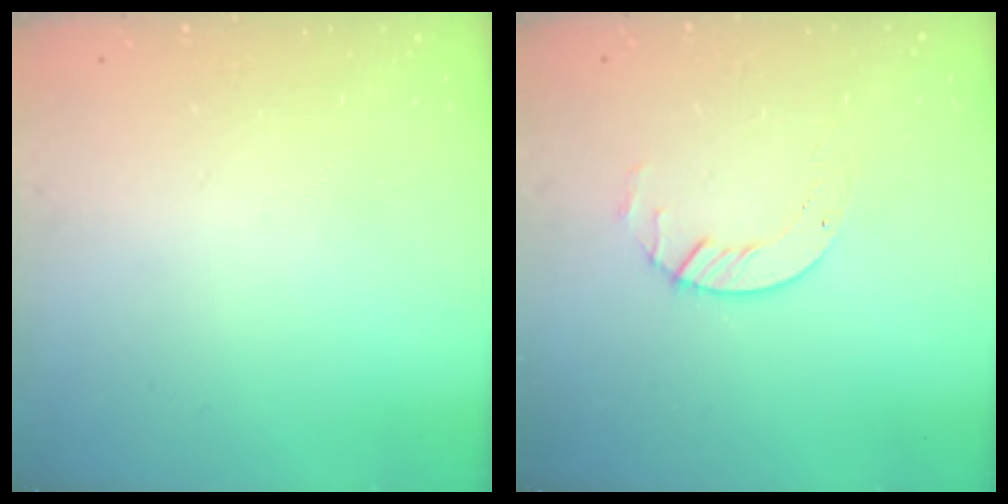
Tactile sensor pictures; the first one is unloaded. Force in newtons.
{"total": 3.3, "press": 3.3, "slide": 0.4}